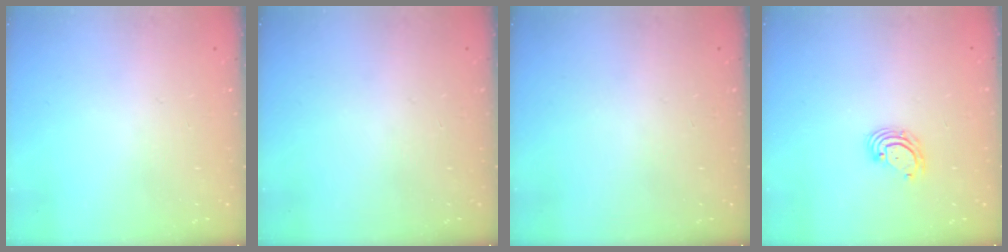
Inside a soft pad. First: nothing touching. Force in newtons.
{"total": 0.0}
{"total": 0.0}
{"total": 4.0, "press": 4.0, "slide": 0.4}